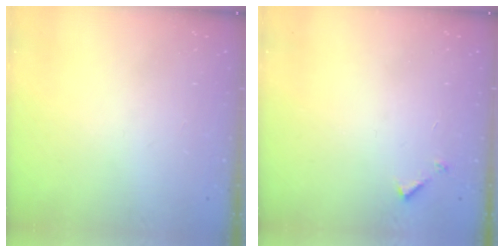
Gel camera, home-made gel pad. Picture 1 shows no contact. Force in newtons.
{"total": 5.0, "press": 4.9, "slide": 0.5}